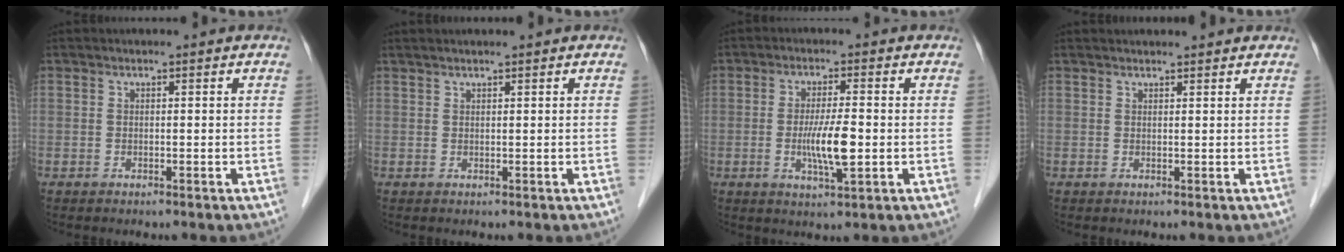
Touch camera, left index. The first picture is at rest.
{"total": 1.7, "force": [1.4, -0.1, 0.8], "torque": [-0.012, 0.019, 0.029]}
{"total": 6.1, "force": [-0.9, 0.6, 6.0], "torque": [-0.118, -0.012, -0.016]}
{"total": 4.4, "force": [4.3, 0.5, 1.1], "torque": [-0.012, 0.027, 0.049]}